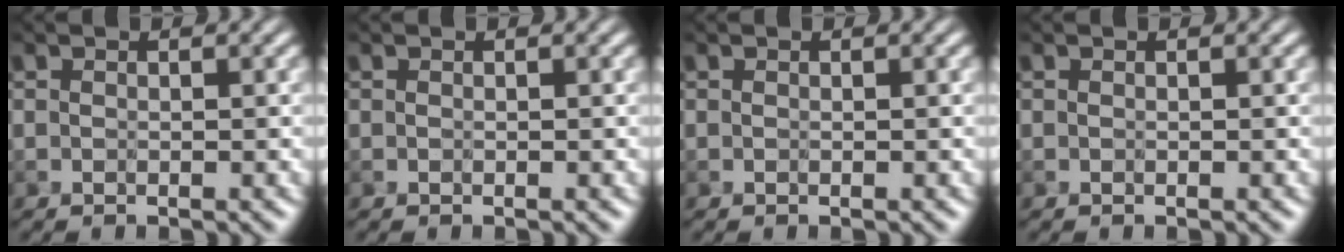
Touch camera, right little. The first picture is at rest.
{"total": 0.0}
{"total": 0.0}
{"total": 0.0}